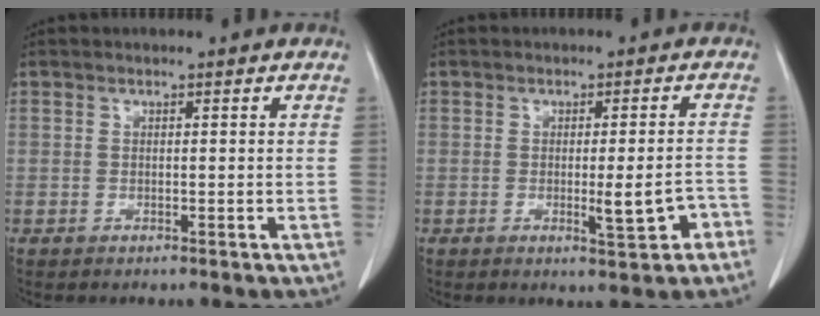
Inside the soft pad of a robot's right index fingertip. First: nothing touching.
{"total": 5.1, "force": [-2.1, 0.7, 4.6], "torque": [-0.059, -0.003, -0.026]}